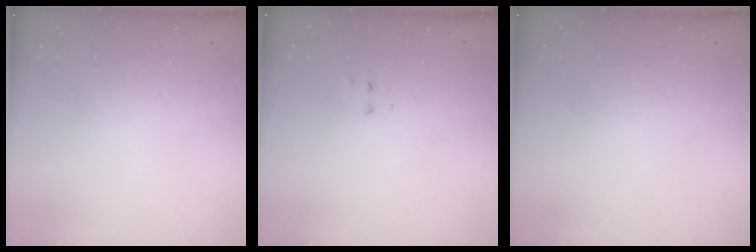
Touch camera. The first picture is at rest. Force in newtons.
{"total": 3.3, "press": 3.2, "slide": 0.4}
{"total": 0.0}